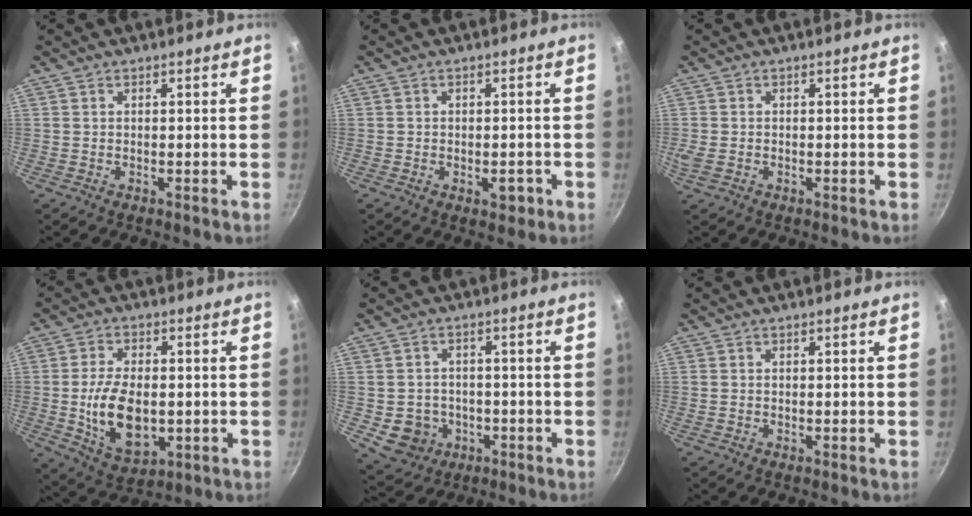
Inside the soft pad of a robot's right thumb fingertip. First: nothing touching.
{"total": 2.8, "force": [-1.1, 1.7, 1.9], "torque": [-0.011, 0.011, -0.013]}
{"total": 2.3, "force": [-0.5, 1.7, 1.5], "torque": [-0.029, -0.003, -0.008]}
{"total": 12.9, "force": [-1.3, 7.6, 10.4], "torque": [-0.177, -0.002, -0.011]}
{"total": 7.4, "force": [-2.1, 6.5, 3.0], "torque": [-0.030, 0.021, -0.018]}
{"total": 0.0}